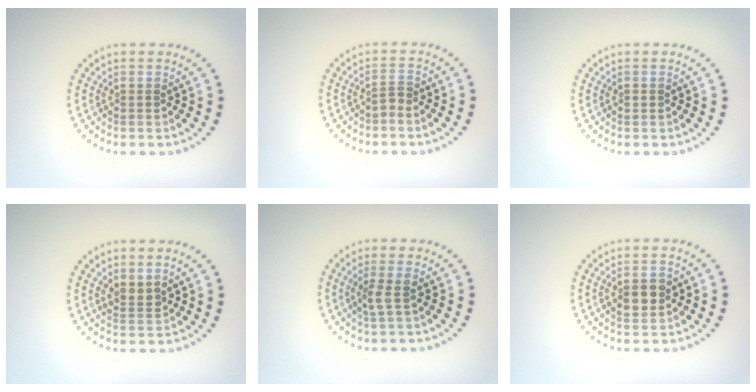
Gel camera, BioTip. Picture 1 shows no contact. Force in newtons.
{"total": 0.9, "press": 0.6, "slide": 0.7}
{"total": 0.6, "press": 0.6, "slide": 0.1}
{"total": 1.7, "press": 1.5, "slide": 0.9}
{"total": 1.8, "press": 1.6, "slide": 0.8}
{"total": 2.8, "press": 2.8, "slide": 0.1}